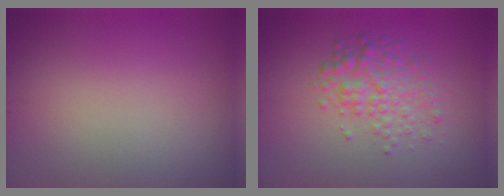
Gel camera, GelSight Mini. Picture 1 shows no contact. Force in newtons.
{"total": 3.2, "press": 3.2, "slide": 0.0}